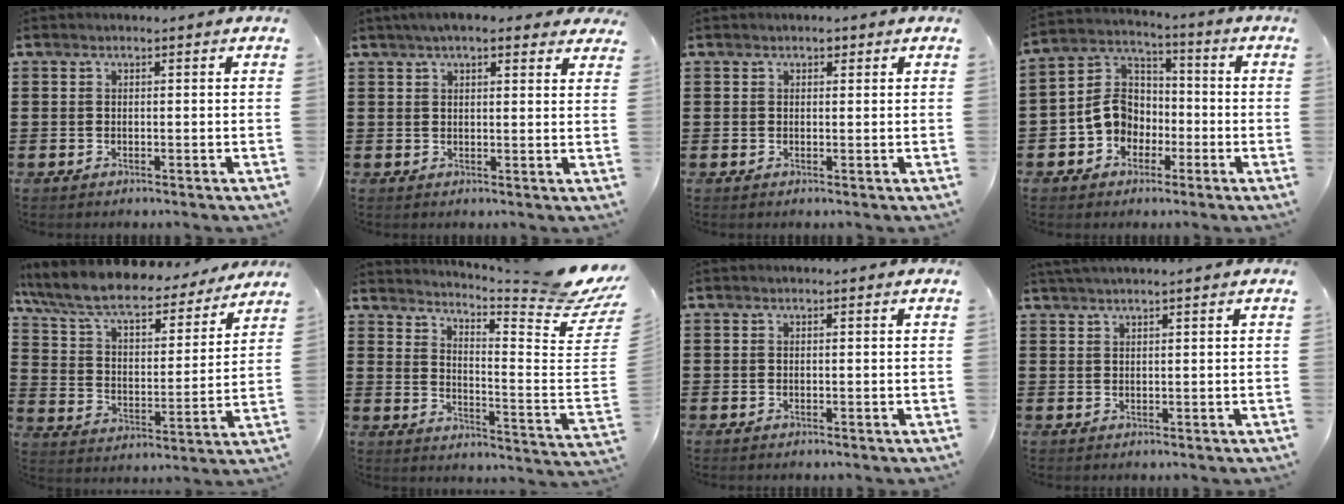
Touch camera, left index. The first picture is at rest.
{"total": 4.3, "force": [3.5, 1.5, 2.1], "torque": [-0.050, 0.005, 0.064]}
{"total": 1.2, "force": [0.6, 0.9, 0.4], "torque": [-0.010, 0.007, 0.010]}
{"total": 8.2, "force": [-2.4, 7.1, 3.3], "torque": [-0.103, 0.016, -0.053]}
{"total": 8.9, "force": [7.8, 1.8, 3.8], "torque": [-0.108, -0.047, 0.133]}
{"total": 7.0, "force": [6.0, 0.0, 3.5], "torque": [-0.072, -0.065, 0.096]}
{"total": 0.0}
{"total": 1.6, "force": [1.4, -0.3, 0.7], "torque": [-0.015, -0.001, 0.026]}